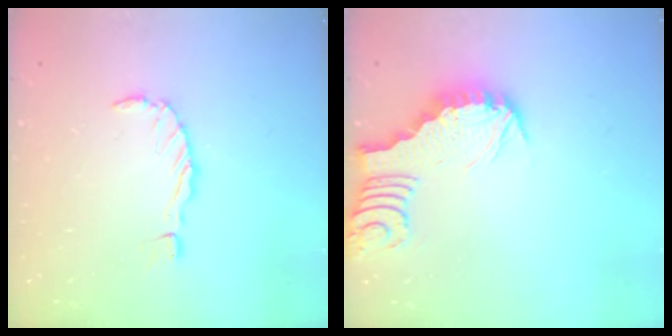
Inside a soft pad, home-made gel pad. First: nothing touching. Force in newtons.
{"total": 3.0, "press": 3.0, "slide": 0.3}